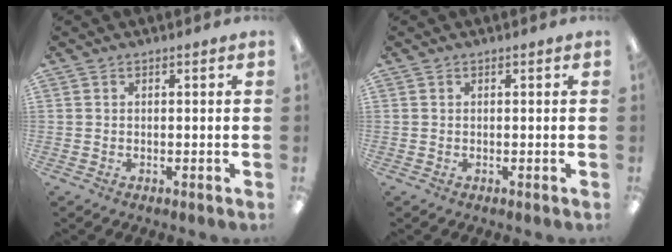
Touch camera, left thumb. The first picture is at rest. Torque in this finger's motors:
{"motor_torque": [-0.13, -0.17, 0.24, -0.02, 0.01]}